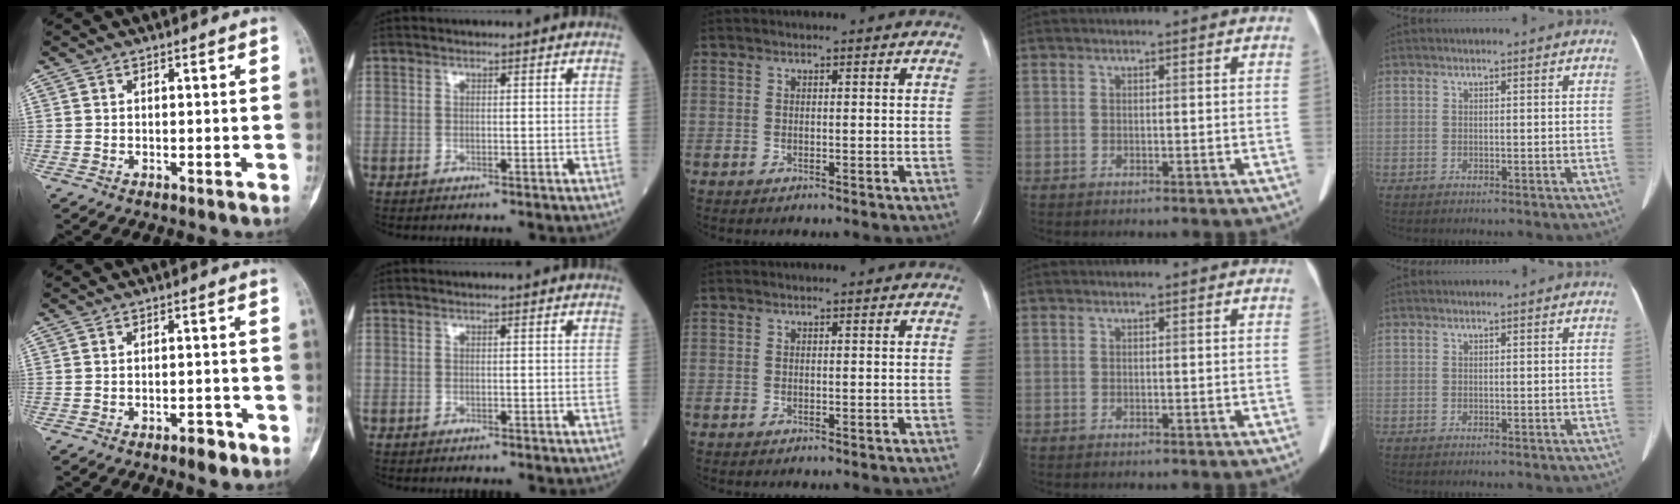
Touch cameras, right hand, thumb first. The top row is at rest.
{"thumb": {"total": 2.8, "force": [-1.9, 1.2, 1.7], "torque": [-0.017, 0.013, -0.027]}}